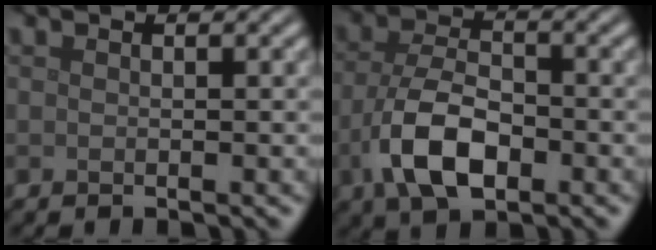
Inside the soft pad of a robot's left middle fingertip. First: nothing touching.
{"total": 6.5, "force": [-2.4, 3.4, 5.0], "torque": [-0.102, -0.003, -0.051]}